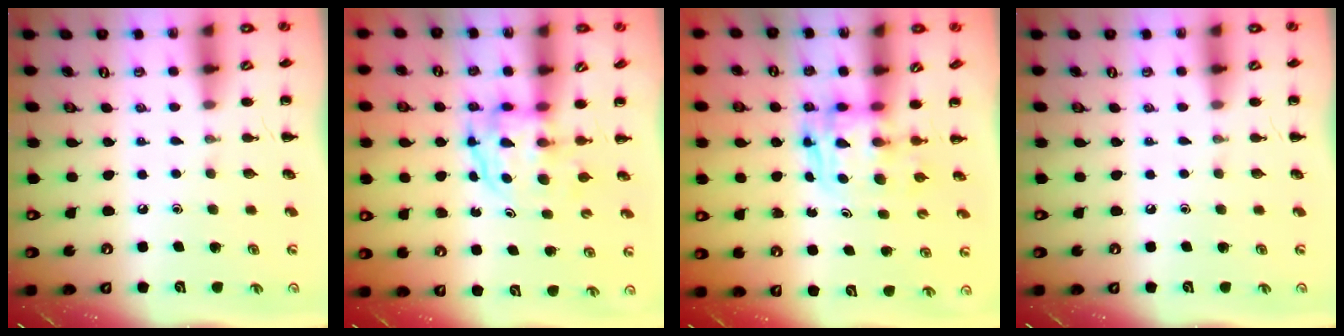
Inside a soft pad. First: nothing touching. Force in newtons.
{"total": 3.9, "press": 3.8, "slide": 0.3}
{"total": 2.6, "press": 2.6, "slide": 0.2}
{"total": 0.0}